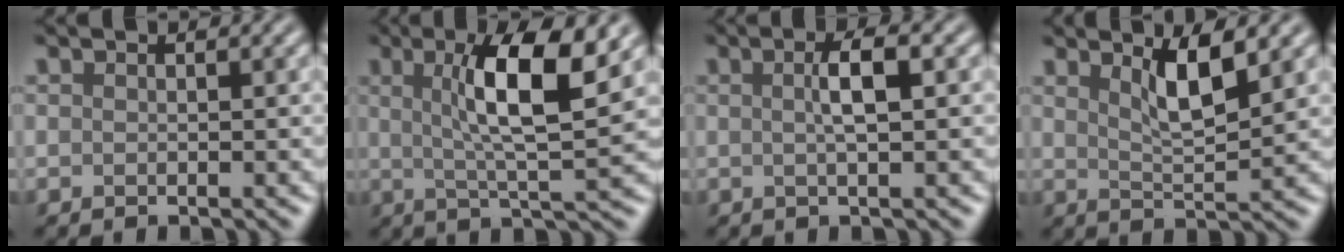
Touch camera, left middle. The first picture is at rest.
{"total": 7.9, "force": [2.0, 1.7, 7.5], "torque": [-0.120, 0.001, 0.031]}
{"total": 2.6, "force": [0.2, 0.4, 2.6], "torque": [-0.045, 0.009, -0.001]}
{"total": 3.8, "force": [1.7, 0.9, 3.2], "torque": [-0.059, -0.005, 0.031]}